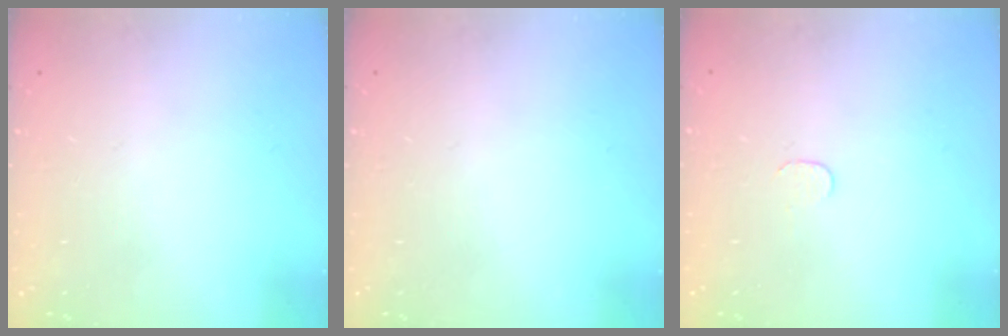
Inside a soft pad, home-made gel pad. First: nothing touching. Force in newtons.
{"total": 0.0}
{"total": 3.5, "press": 3.5, "slide": 0.3}